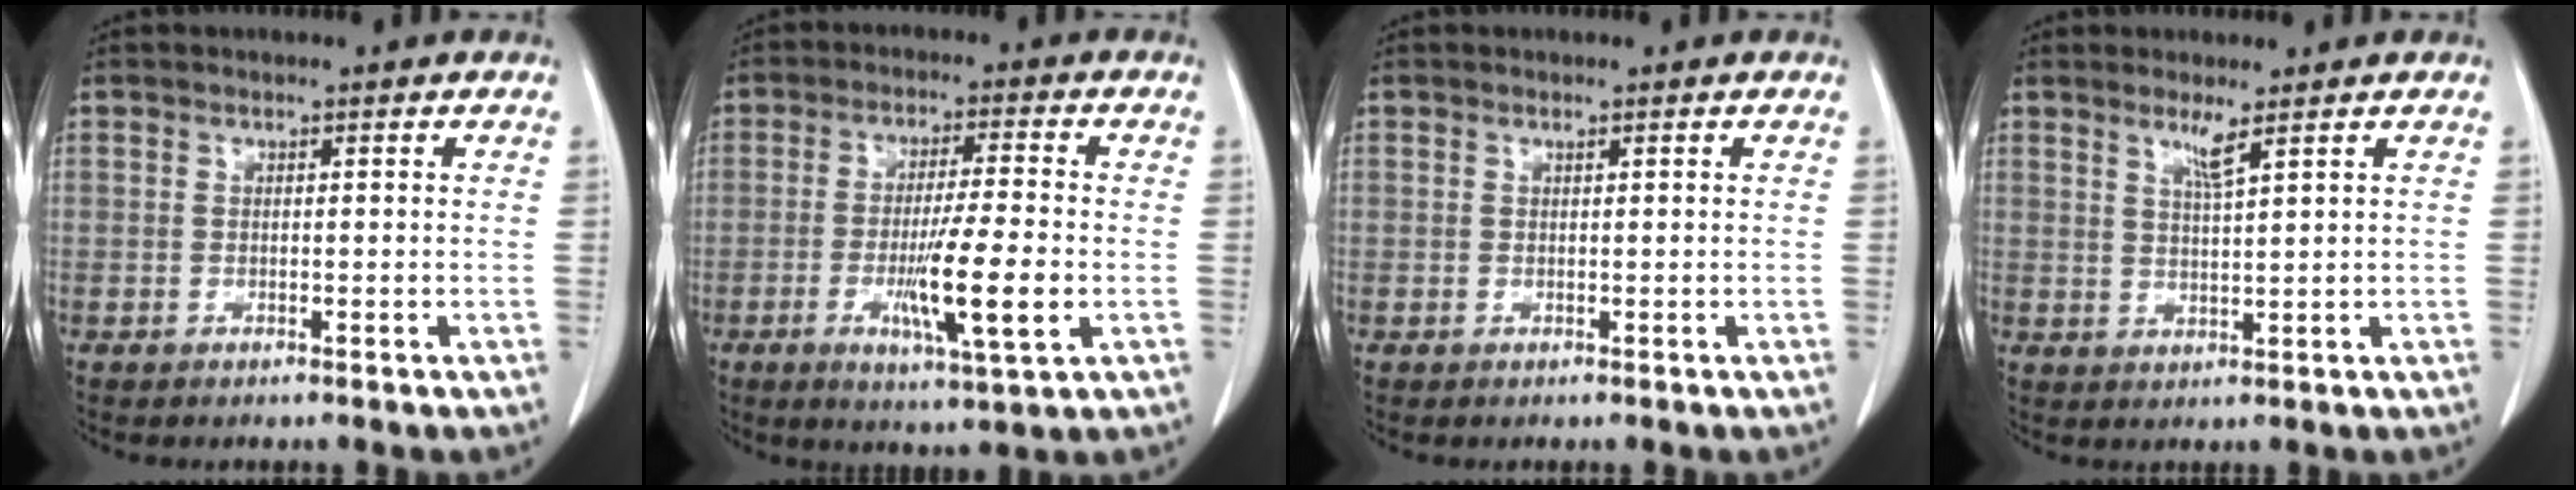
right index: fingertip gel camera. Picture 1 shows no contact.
{"total": 10.5, "force": [-2.7, 0.4, 10.2], "torque": [-0.174, -0.020, -0.046]}
{"total": 0.0}
{"total": 2.7, "force": [1.8, -0.5, 2.0], "torque": [-0.039, -0.010, 0.038]}